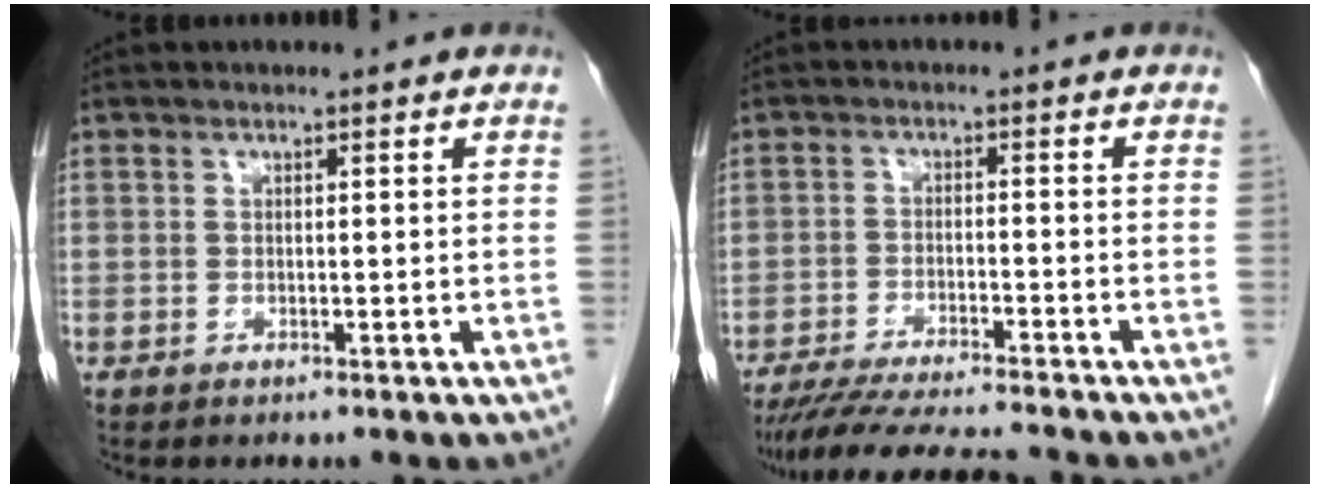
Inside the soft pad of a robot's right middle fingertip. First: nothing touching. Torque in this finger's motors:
{"motor_torque": [1.14, -1.00, 0.21, 0.10]}